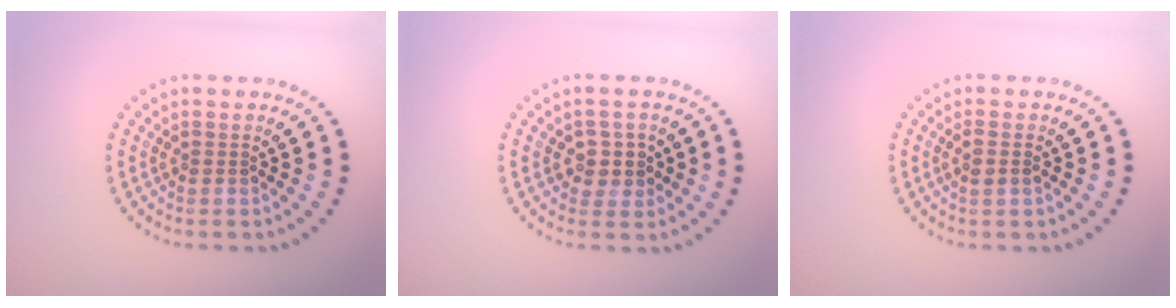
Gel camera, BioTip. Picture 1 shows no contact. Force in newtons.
{"total": 2.5, "press": 2.2, "slide": 1.0}
{"total": 1.2, "press": 1.1, "slide": 0.4}